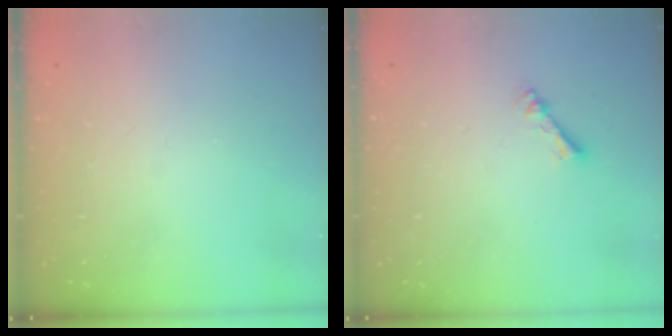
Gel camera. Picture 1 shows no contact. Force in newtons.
{"total": 2.3, "press": 2.2, "slide": 0.4}